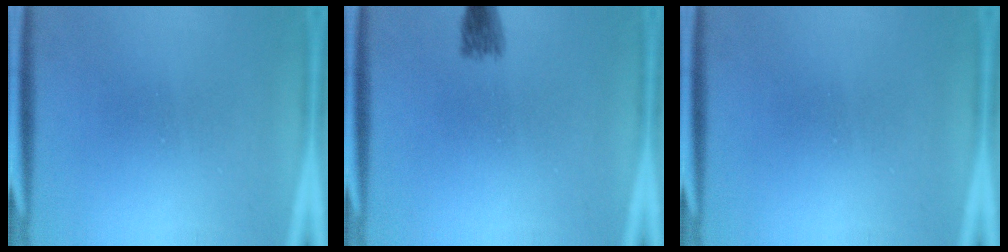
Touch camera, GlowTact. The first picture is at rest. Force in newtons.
{"total": 2.0}
{"total": 0.0}